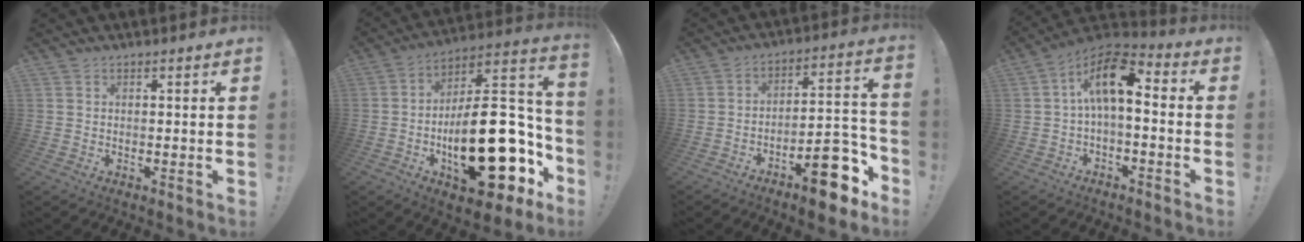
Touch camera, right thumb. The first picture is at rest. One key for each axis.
{"total": 29.4, "fx": -8.0, "fy": 12.6, "fz": 25.3, "tx": -0.407, "ty": 0.053, "tz": -0.113}
{"total": 15.6, "fx": -9.6, "fy": 5.8, "fz": 10.9, "tx": -0.111, "ty": 0.071, "tz": -0.150}
{"total": 12.4, "fx": 1.6, "fy": 5.6, "fz": 11.0, "tx": -0.192, "ty": 0.010, "tz": 0.027}